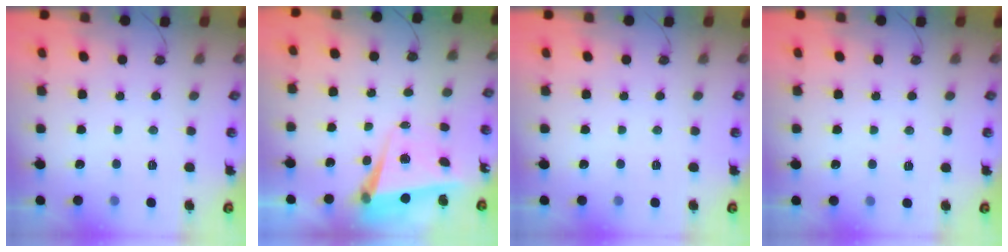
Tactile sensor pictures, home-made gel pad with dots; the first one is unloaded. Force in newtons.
{"total": 5.3, "press": 5.2, "slide": 1.1}
{"total": 0.0}
{"total": 4.6, "press": 1.9, "slide": 4.2}